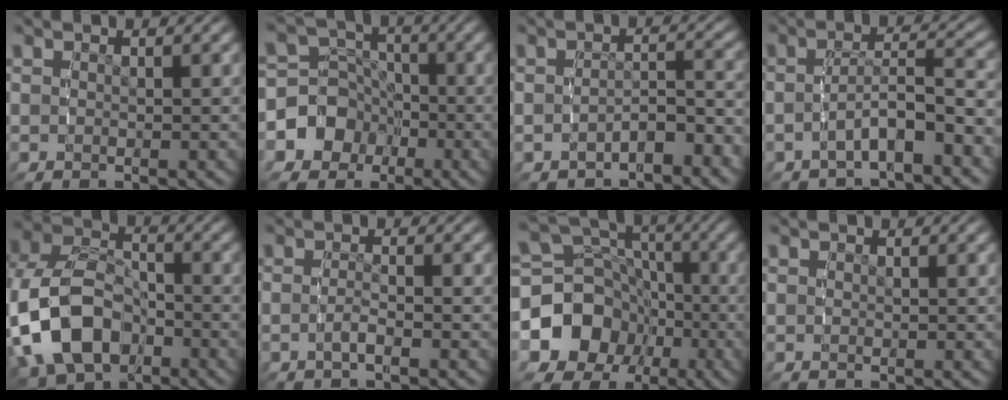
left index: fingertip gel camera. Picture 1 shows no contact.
{"total": 9.6, "force": [-2.6, 8.7, 2.9], "torque": [-0.074, -0.030, -0.049]}
{"total": 3.1, "force": [-2.5, 1.2, 1.2], "torque": [-0.021, -0.001, -0.040]}
{"total": 4.6, "force": [-3.7, 1.0, 2.5], "torque": [-0.045, -0.005, -0.051]}
{"total": 10.0, "force": [-1.9, 7.9, 5.9], "torque": [-0.145, -0.036, -0.021]}
{"total": 1.2, "force": [-1.0, 0.0, 0.8], "torque": [-0.020, 0.000, -0.021]}
{"total": 18.1, "force": [-3.6, 16.2, 7.1], "torque": [-0.160, -0.074, -0.053]}
{"total": 0.0}